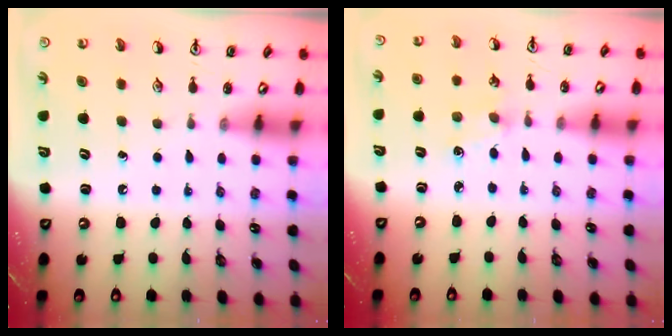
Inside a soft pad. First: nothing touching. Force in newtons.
{"total": 1.5, "press": 1.4, "slide": 0.2}